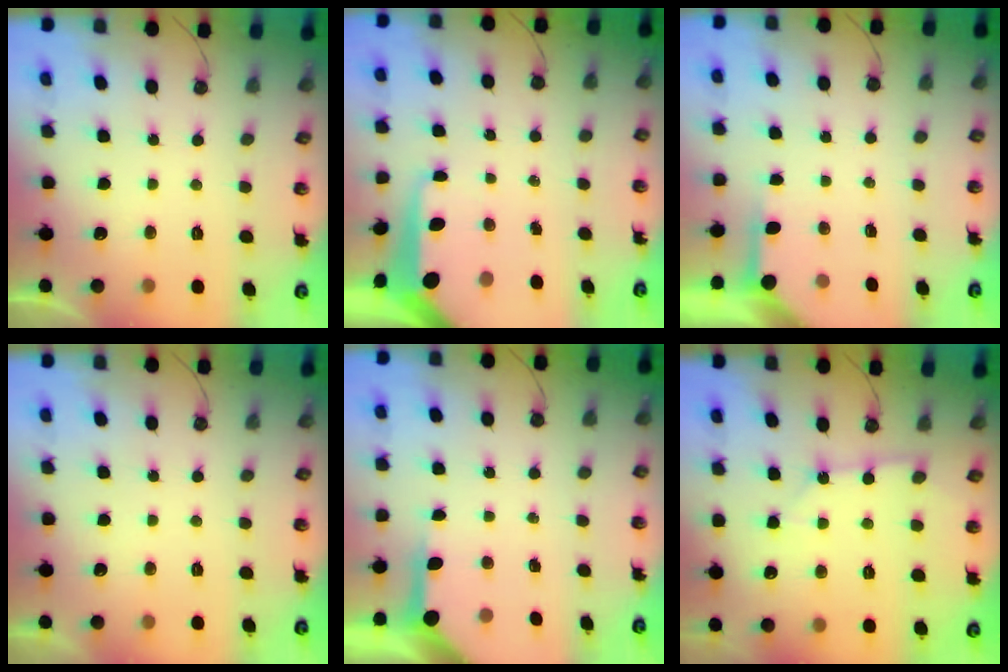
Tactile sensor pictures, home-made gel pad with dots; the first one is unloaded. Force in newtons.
{"total": 13.3, "press": 13.3, "slide": 1.2}
{"total": 3.4, "press": 3.3, "slide": 0.4}
{"total": 0.0}
{"total": 5.1, "press": 5.1, "slide": 0.4}
{"total": 3.5, "press": 3.5, "slide": 0.3}